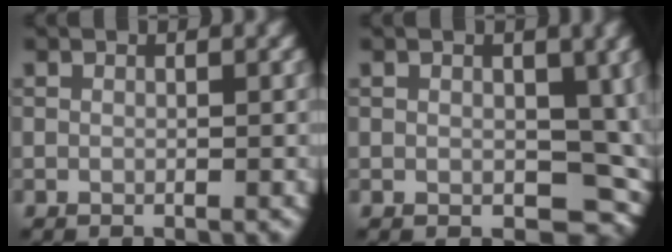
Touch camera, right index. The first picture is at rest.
{"total": 7.3, "force": [-0.1, 5.0, 5.4], "torque": [-0.060, -0.019, 0.009]}